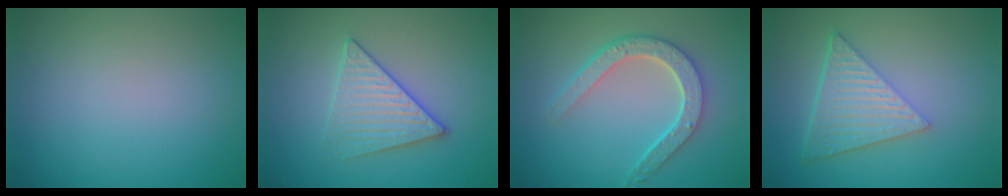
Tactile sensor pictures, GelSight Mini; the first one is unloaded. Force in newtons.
{"total": 3.4, "press": 3.2, "slide": 1.1}
{"total": 4.7, "press": 3.7, "slide": 2.9}
{"total": 6.4, "press": 4.5, "slide": 4.5}